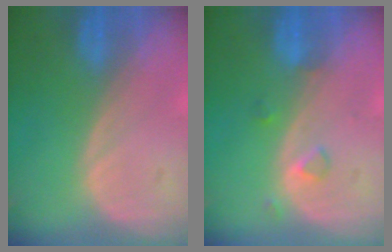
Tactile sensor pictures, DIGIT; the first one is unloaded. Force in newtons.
{"total": 1.8, "press": 1.8, "slide": 0.1}